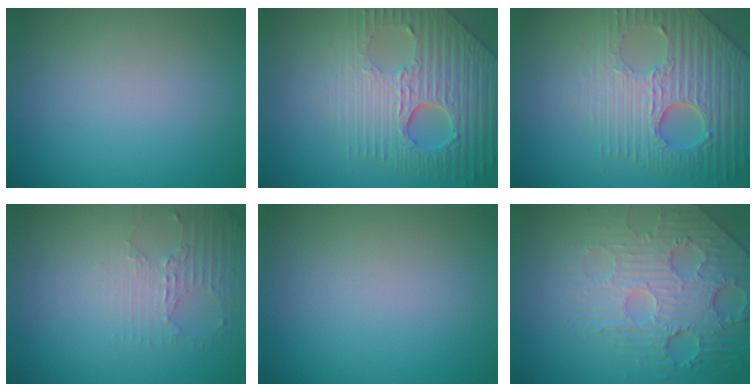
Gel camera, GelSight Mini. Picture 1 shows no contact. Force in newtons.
{"total": 7.5, "press": 5.9, "slide": 4.7}
{"total": 7.2, "press": 5.7, "slide": 4.5}
{"total": 2.2, "press": 1.7, "slide": 1.5}
{"total": 0.0}
{"total": 5.3, "press": 4.8, "slide": 2.2}